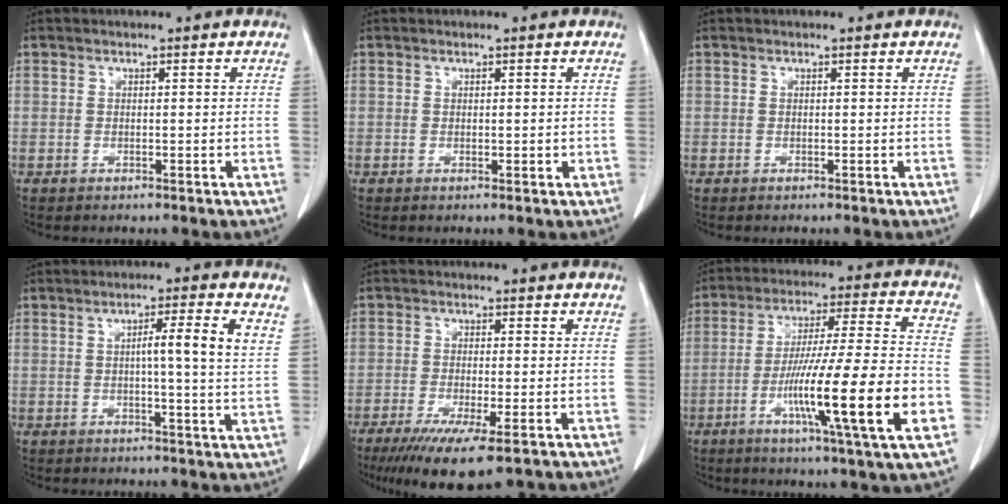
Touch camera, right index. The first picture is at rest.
{"total": 0.9, "force": [0.0, 0.5, 0.7], "torque": [-0.010, -0.002, 0.002]}
{"total": 0.0}
{"total": 6.6, "force": [2.0, -0.3, 6.3], "torque": [-0.092, 0.005, 0.024]}
{"total": 9.6, "force": [-6.1, 1.2, 7.3], "torque": [-0.116, -0.026, -0.094]}
{"total": 18.9, "force": [-6.0, -0.4, 17.9], "torque": [-0.294, -0.016, -0.102]}